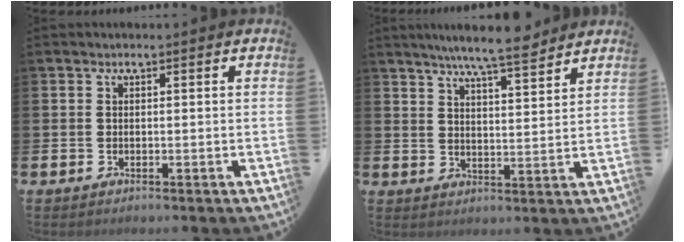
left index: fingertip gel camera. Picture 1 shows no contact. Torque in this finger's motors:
{"motor_torque": [0.40, -0.64, 0.77, 0.21]}